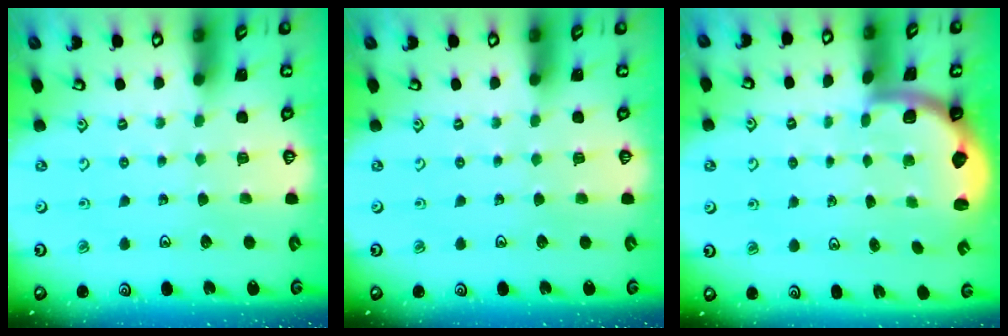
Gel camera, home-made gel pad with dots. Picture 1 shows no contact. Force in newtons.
{"total": 0.0}
{"total": 2.0, "press": 2.0, "slide": 0.5}